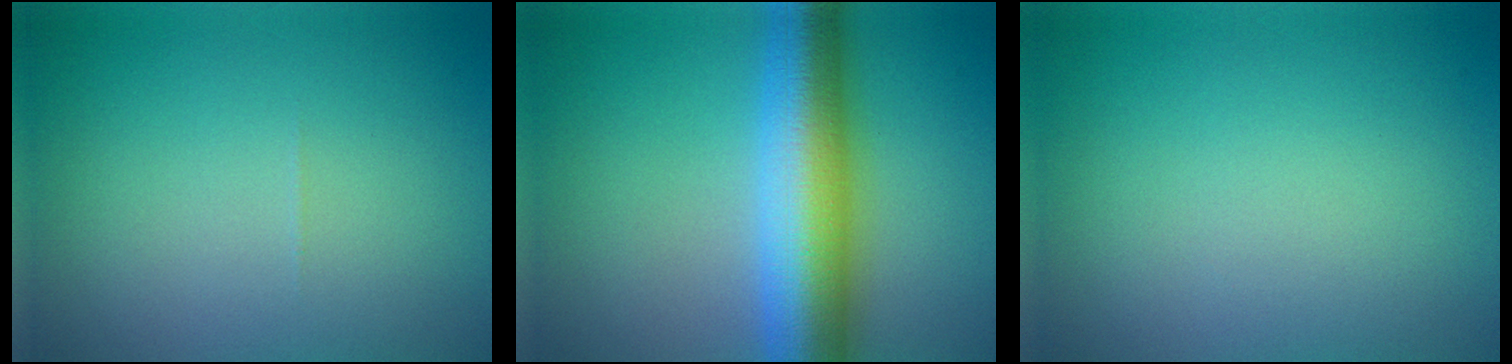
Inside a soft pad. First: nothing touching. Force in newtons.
{"total": 9.7, "press": 9.7, "slide": 0.3}
{"total": 0.0}